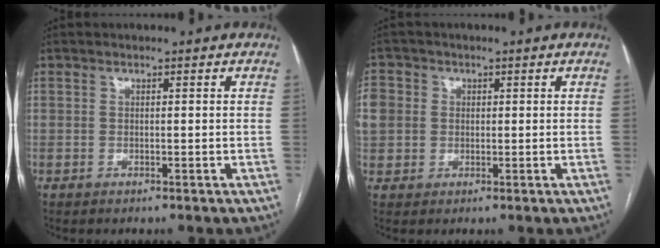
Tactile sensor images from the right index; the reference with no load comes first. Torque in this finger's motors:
{"motor_torque": [1.46, 0.08, 0.67, 0.15]}